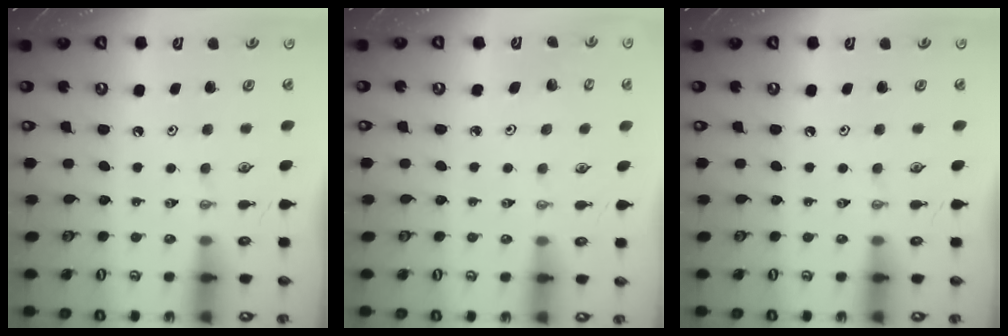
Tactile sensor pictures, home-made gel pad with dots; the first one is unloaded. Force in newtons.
{"total": 1.4, "press": 1.4, "slide": 0.1}
{"total": 0.0}